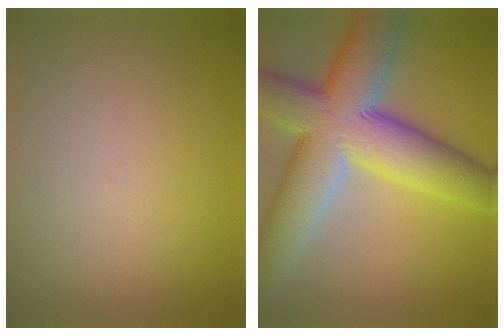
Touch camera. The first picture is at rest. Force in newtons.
{"total": 13.2, "press": 13.2, "slide": 0.9}